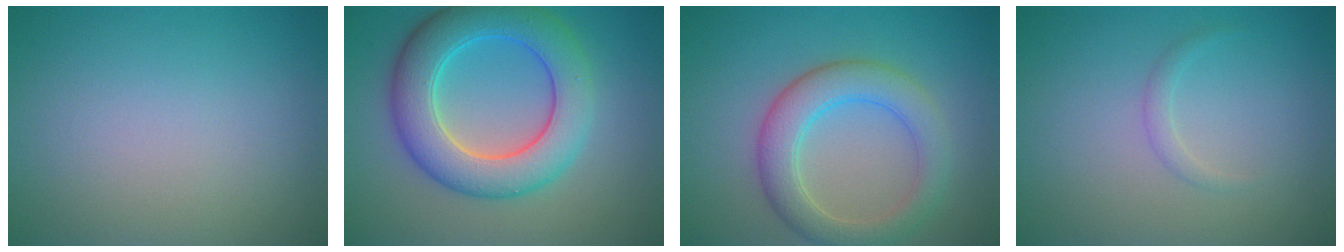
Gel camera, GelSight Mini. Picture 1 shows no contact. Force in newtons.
{"total": 8.1, "press": 8.1, "slide": 0.2}
{"total": 5.0, "press": 5.0, "slide": 0.1}
{"total": 0.9, "press": 0.9, "slide": 0.0}